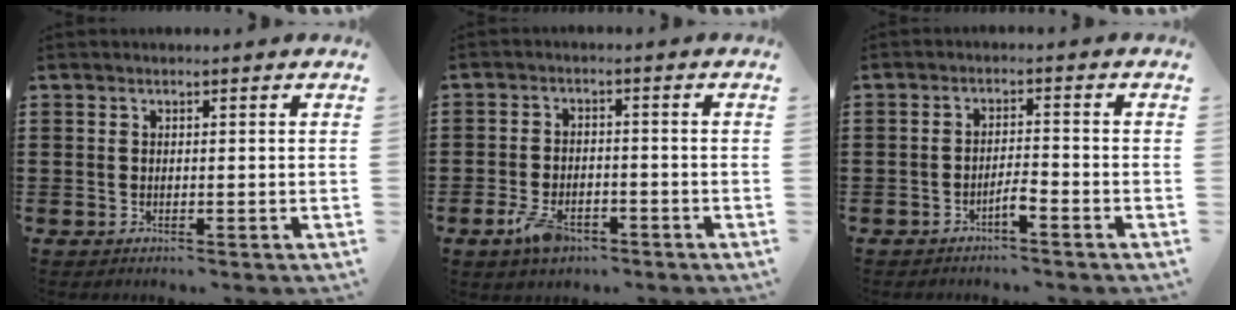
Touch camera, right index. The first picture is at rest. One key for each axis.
{"total": 4.4, "fx": -2.7, "fy": 2.3, "fz": 2.6, "tx": -0.062, "ty": 0.002, "tz": -0.054}
{"total": 2.7, "fx": -2.0, "fy": 0.3, "fz": 1.9, "tx": -0.034, "ty": 0.003, "tz": -0.037}